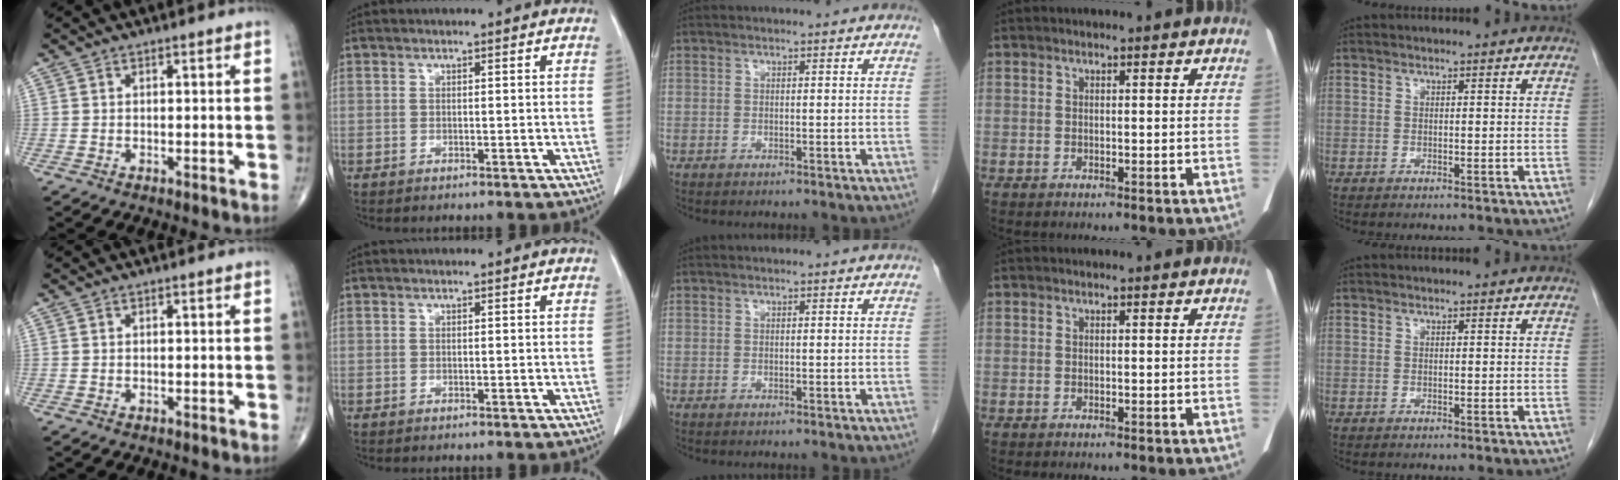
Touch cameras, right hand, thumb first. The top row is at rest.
{}